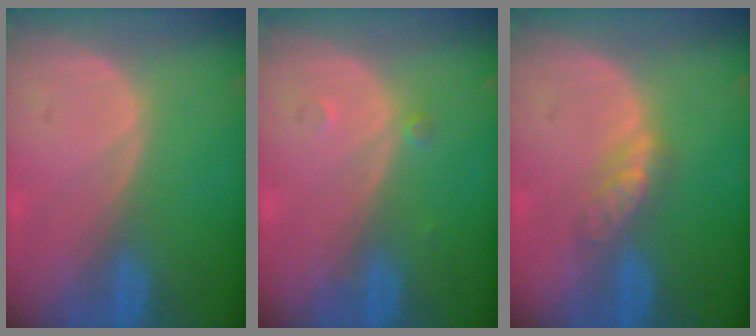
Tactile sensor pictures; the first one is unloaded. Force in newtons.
{"total": 0.8, "press": 0.8, "slide": 0.1}
{"total": 3.5, "press": 3.3, "slide": 1.4}